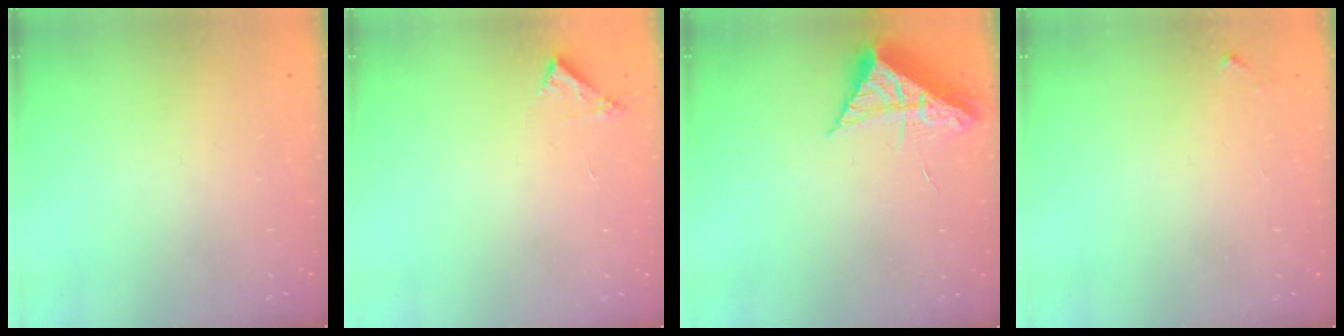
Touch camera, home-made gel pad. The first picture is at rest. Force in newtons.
{"total": 3.7, "press": 3.7, "slide": 0.1}
{"total": 9.4, "press": 9.4, "slide": 0.5}
{"total": 2.8, "press": 2.8, "slide": 0.2}